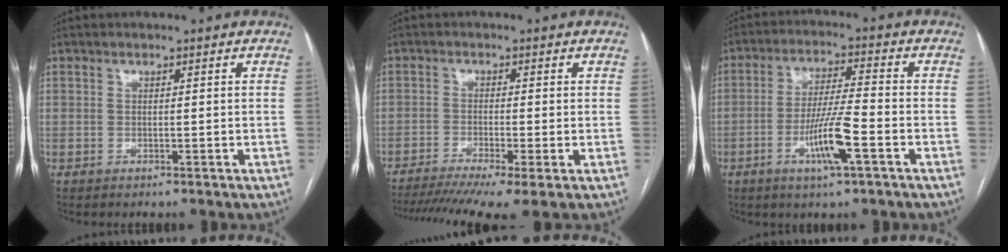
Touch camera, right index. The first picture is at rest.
{"total": 11.5, "force": [-8.3, 0.4, 8.0], "torque": [-0.129, -0.018, -0.131]}
{"total": 8.9, "force": [-3.6, 0.2, 8.1], "torque": [-0.154, -0.007, -0.066]}